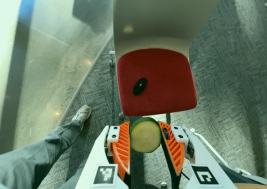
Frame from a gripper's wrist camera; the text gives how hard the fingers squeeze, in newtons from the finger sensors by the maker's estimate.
{"total": 11.2, "left": 11.5, "right": 10.9}